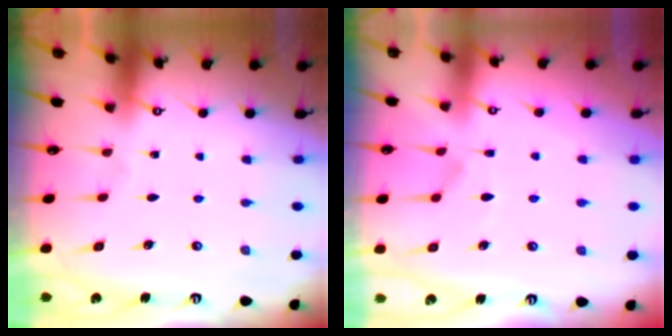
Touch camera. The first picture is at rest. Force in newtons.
{"total": 1.5, "press": 1.0, "slide": 1.1}